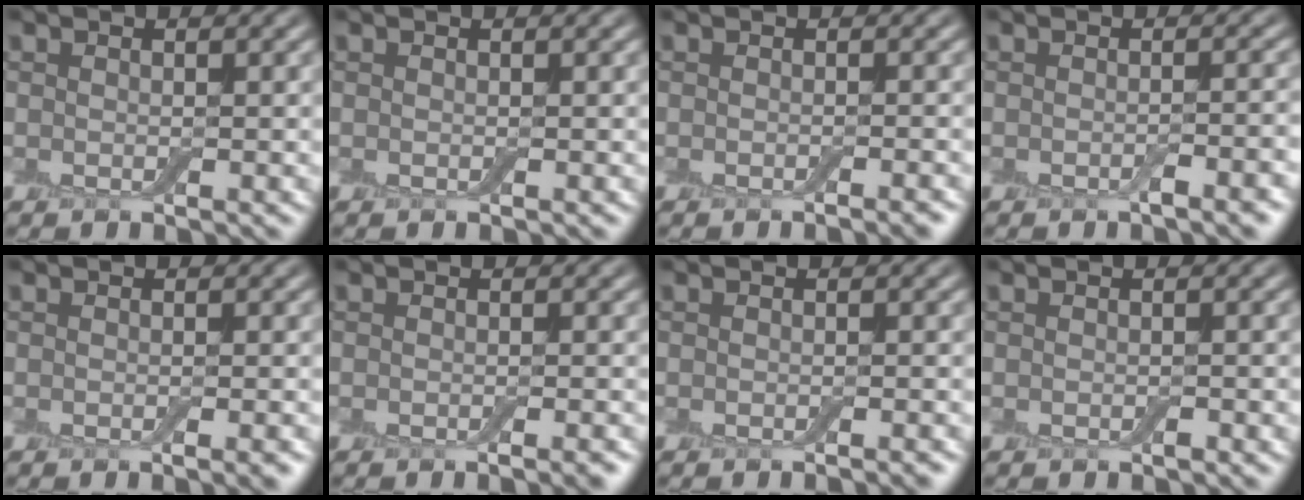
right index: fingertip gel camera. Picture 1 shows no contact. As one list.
[{"total": 0.0}, {"total": 1.4, "force": [-0.8, 0.2, 1.1], "torque": [-0.007, 0.001, -0.012]}, {"total": 2.2, "force": [-1.1, 0.5, 1.9], "torque": [-0.022, 0.002, -0.019]}, {"total": 1.5, "force": [-0.6, 0.3, 1.4], "torque": [-0.011, 0.000, -0.009]}, {"total": 1.7, "force": [-0.9, 0.3, 1.4], "torque": [-0.011, 0.002, -0.013]}, {"total": 1.0, "force": [-0.6, 0.1, 0.8], "torque": [-0.006, 0.000, -0.011]}, {"total": 0.5, "force": [-0.3, 0.2, 0.4], "torque": [-0.006, 0.001, -0.004]}]